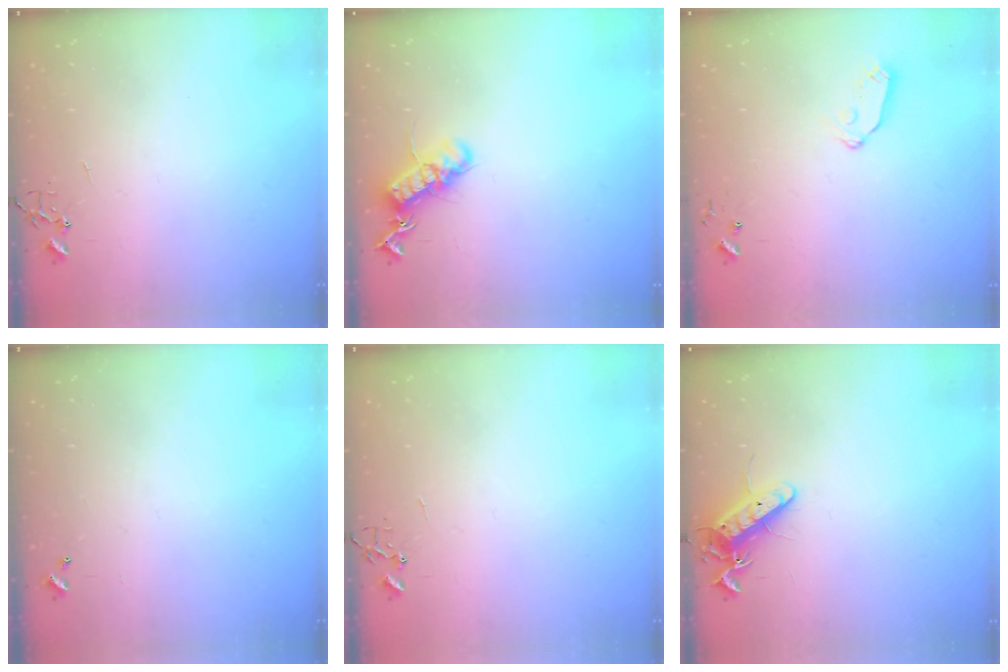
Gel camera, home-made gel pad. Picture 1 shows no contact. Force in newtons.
{"total": 15.5, "press": 15.4, "slide": 1.8}
{"total": 6.8, "press": 6.8, "slide": 0.4}
{"total": 0.0}
{"total": 0.0}
{"total": 11.4, "press": 11.4, "slide": 0.9}